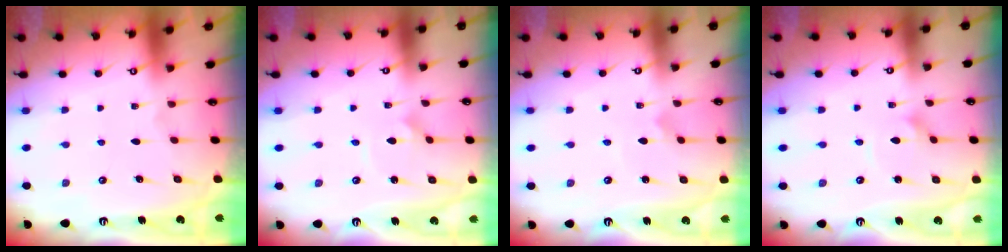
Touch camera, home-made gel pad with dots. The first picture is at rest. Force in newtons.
{"total": 1.8, "press": 1.8, "slide": 0.1}
{"total": 1.7, "press": 1.7, "slide": 0.1}
{"total": 1.6, "press": 1.6, "slide": 0.3}